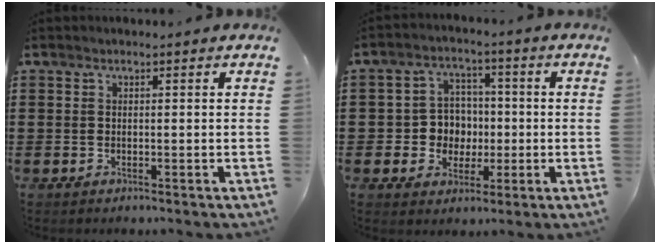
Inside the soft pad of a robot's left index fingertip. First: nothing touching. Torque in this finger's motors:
{"motor_torque": [0.26, 0.32, 0.17, 0.03]}